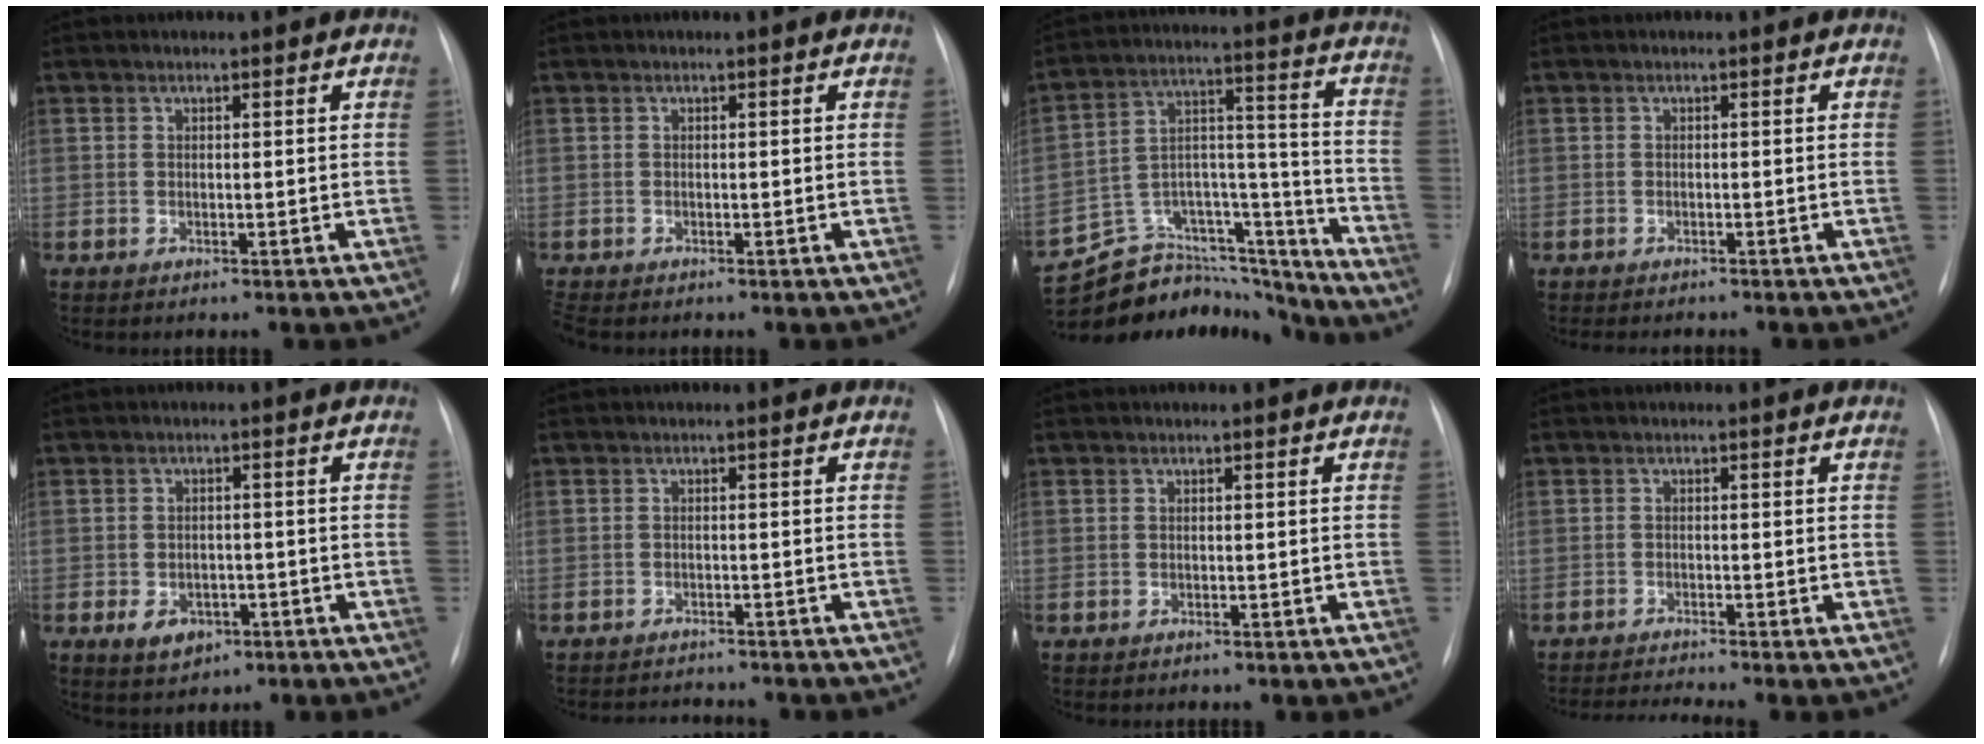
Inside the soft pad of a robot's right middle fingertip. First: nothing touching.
{"total": 1.2, "force": [-1.0, 0.3, 0.5], "torque": [-0.010, -0.004, -0.016]}
{"total": 18.5, "force": [-17.7, 4.9, 2.6], "torque": [-0.035, 0.065, -0.278]}
{"total": 4.6, "force": [-4.1, 1.2, 1.9], "torque": [-0.022, -0.004, -0.053]}
{"total": 4.1, "force": [-1.6, 3.1, 2.1], "torque": [-0.033, 0.003, -0.014]}
{"total": 4.1, "force": [-4.1, 0.4, 0.4], "torque": [-0.004, -0.006, -0.057]}
{"total": 0.0}
{"total": 3.8, "force": [-3.2, -1.6, 1.1], "torque": [-0.024, -0.014, -0.058]}